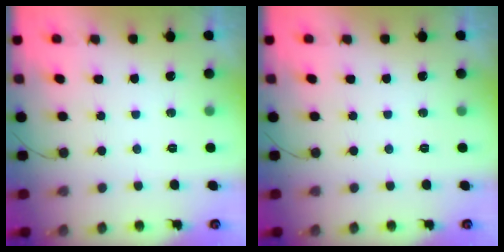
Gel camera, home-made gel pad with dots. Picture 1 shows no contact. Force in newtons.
{"total": 0.0}